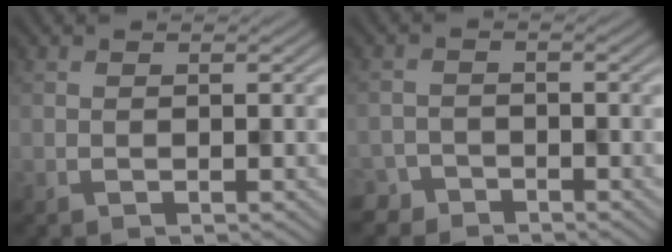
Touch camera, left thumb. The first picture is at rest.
{"total": 2.4, "force": [-2.1, 1.1, -0.7], "torque": [0.017, 0.002, -0.042]}